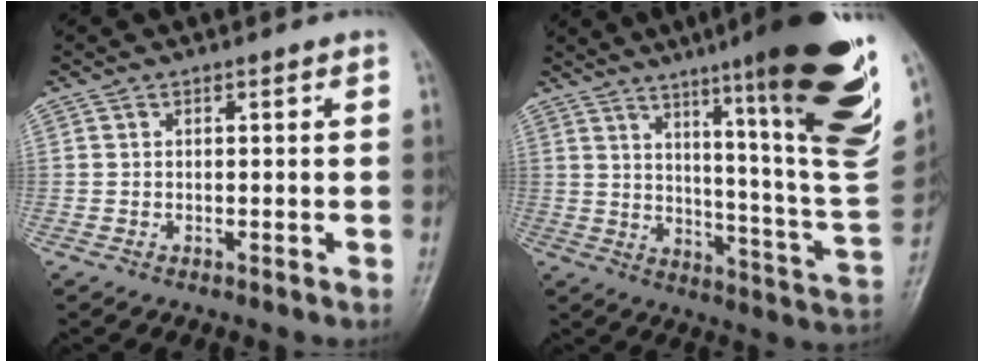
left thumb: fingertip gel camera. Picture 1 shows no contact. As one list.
[{"total": 27.7, "force": [16.3, 2.1, 22.3], "torque": [-0.284, -0.083, 0.237]}]